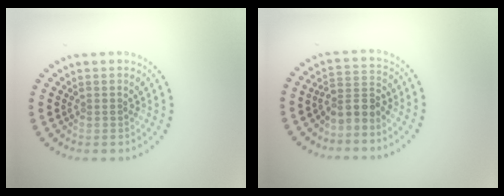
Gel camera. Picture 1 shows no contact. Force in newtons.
{"total": 2.5, "press": 1.9, "slide": 1.7}